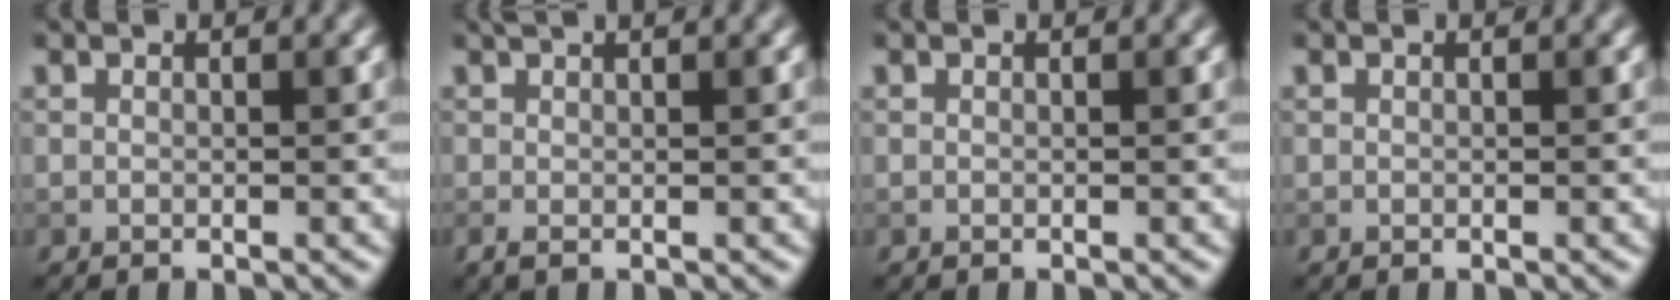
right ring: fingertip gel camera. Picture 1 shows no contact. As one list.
[{"total": 1.8, "force": [0.5, 0.5, 1.7], "torque": [-0.020, 0.006, 0.006]}, {"total": 0.0}, {"total": 0.0}]